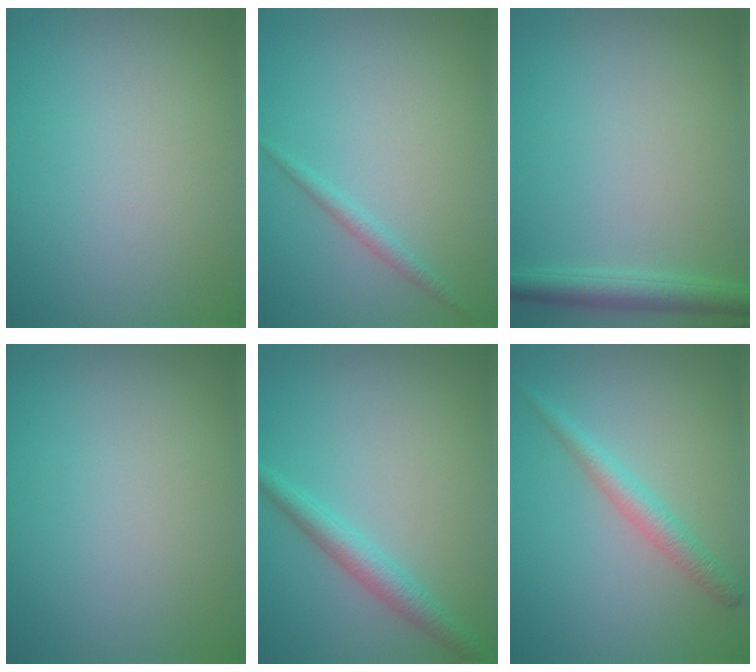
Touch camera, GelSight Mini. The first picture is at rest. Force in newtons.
{"total": 1.2, "press": 1.2, "slide": 0.0}
{"total": 2.7, "press": 2.7, "slide": 0.1}
{"total": 0.0}
{"total": 2.7, "press": 2.7, "slide": 0.1}
{"total": 2.4, "press": 2.4, "slide": 0.1}